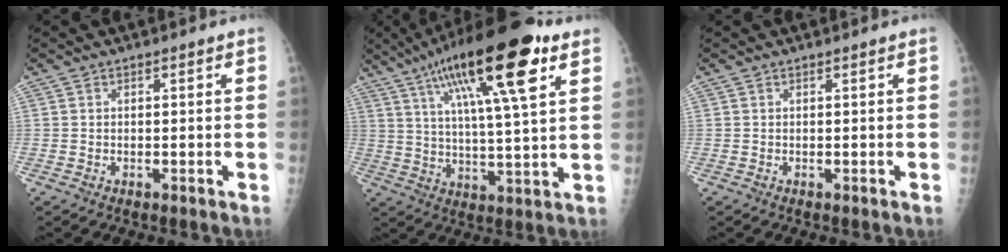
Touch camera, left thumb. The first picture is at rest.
{"total": 22.1, "force": [10.9, 4.8, 18.6], "torque": [-0.303, -0.010, 0.178]}
{"total": 0.0}